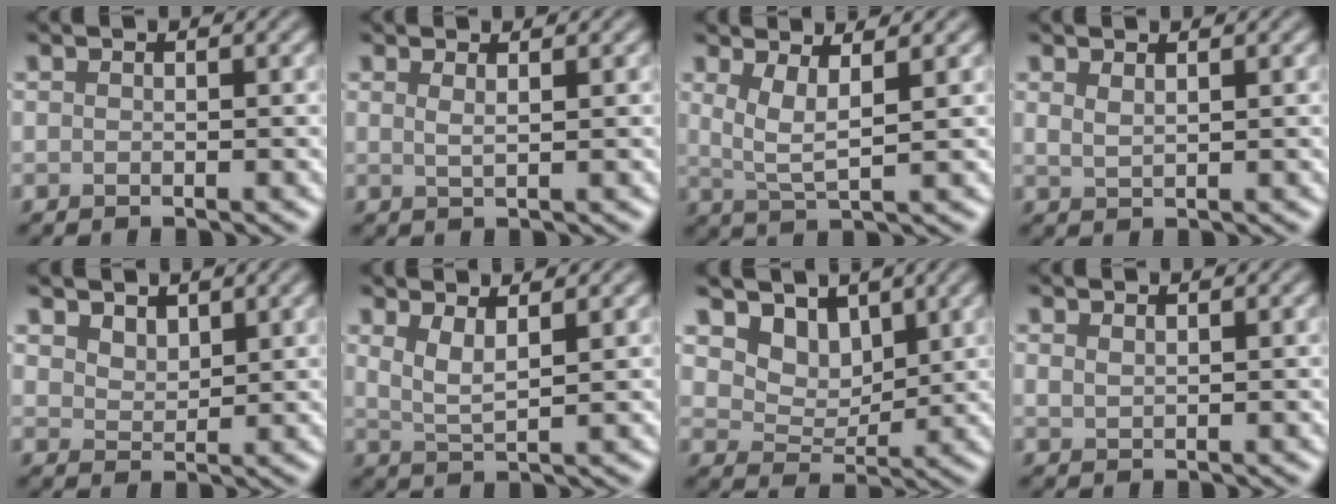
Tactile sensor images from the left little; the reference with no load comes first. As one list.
[{"total": 1.3, "force": [0.7, 0.4, 1.0], "torque": [-0.011, 0.000, 0.006]}, {"total": 3.2, "force": [1.3, 0.7, 2.8], "torque": [-0.054, -0.007, 0.029]}, {"total": 1.2, "force": [0.9, 0.4, 0.7], "torque": [-0.017, -0.001, 0.019]}, {"total": 2.0, "force": [1.6, 1.0, 0.7], "torque": [-0.019, -0.002, 0.030]}, {"total": 2.6, "force": [1.5, 0.7, 2.0], "torque": [-0.037, -0.005, 0.029]}, {"total": 5.1, "force": [3.3, 3.2, 2.1], "torque": [-0.057, -0.027, 0.069]}, {"total": 0.8, "force": [0.6, 0.3, 0.4], "torque": [-0.015, 0.001, 0.015]}]